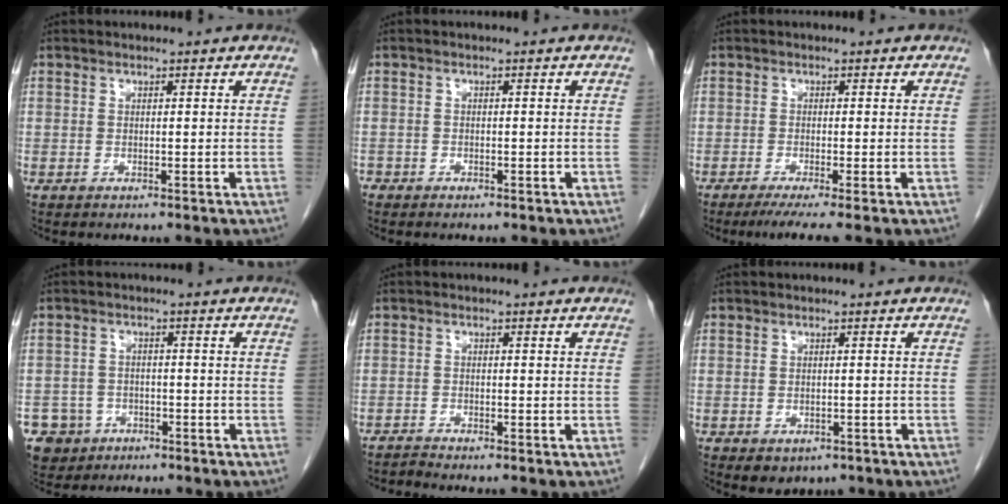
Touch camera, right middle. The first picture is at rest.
{"total": 1.2, "force": [-1.0, 0.8, 0.2], "torque": [-0.004, 0.002, -0.017]}
{"total": 4.0, "force": [-2.8, -0.5, 2.8], "torque": [-0.043, -0.013, -0.051]}
{"total": 6.7, "force": [-3.5, 5.6, 0.7], "torque": [-0.018, 0.009, -0.052]}
{"total": 1.1, "force": [-1.0, -0.3, -0.3], "torque": [0.010, -0.005, -0.021]}
{"total": 3.8, "force": [-2.2, 2.6, 1.7], "torque": [-0.018, -0.003, -0.019]}